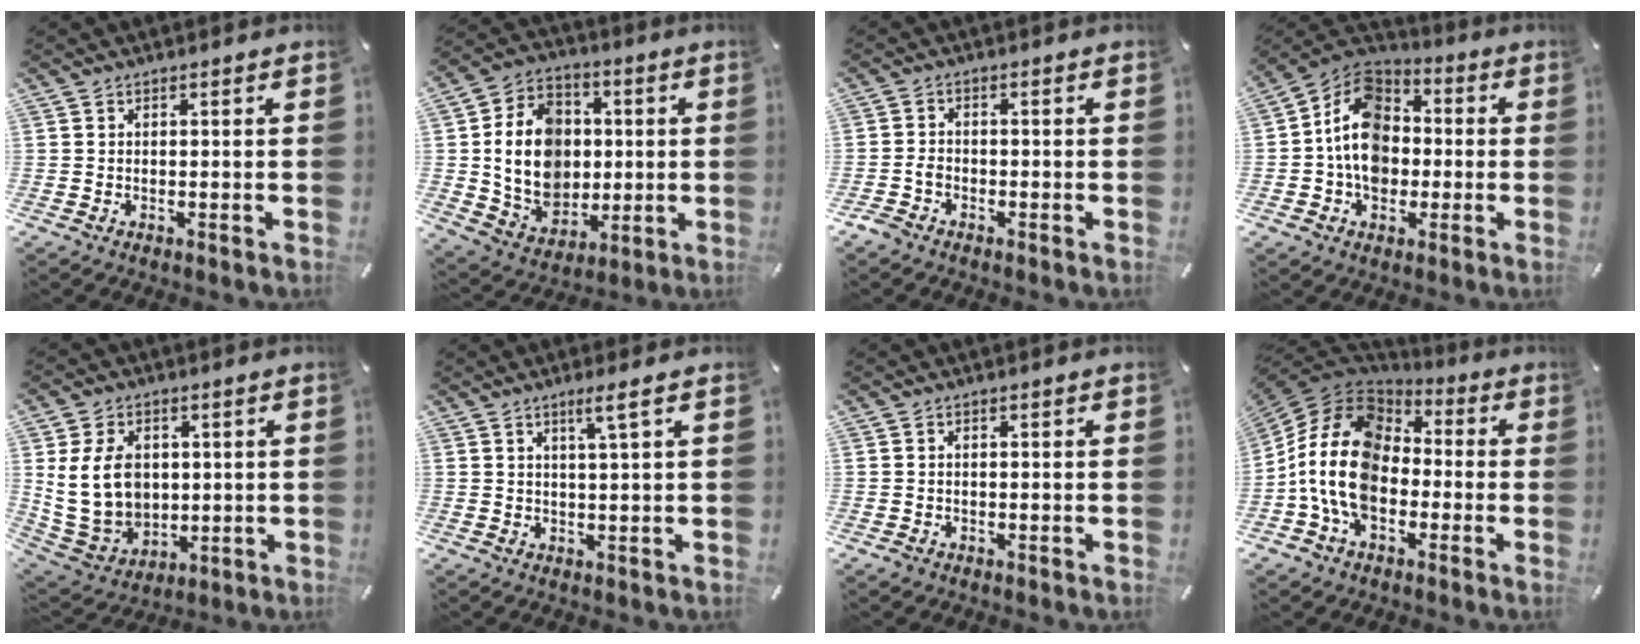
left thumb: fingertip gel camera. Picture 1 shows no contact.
{"total": 16.1, "force": [0.6, 13.7, 8.5], "torque": [-0.174, 0.004, 0.022]}
{"total": 2.8, "force": [-1.7, 2.0, 0.9], "torque": [-0.023, 0.008, -0.035]}
{"total": 12.7, "force": [-1.9, 10.5, 7.0], "torque": [-0.151, 0.014, -0.040]}
{"total": 13.0, "force": [2.6, 10.6, 7.0], "torque": [-0.148, -0.011, 0.053]}
{"total": 3.7, "force": [1.9, 0.0, 3.3], "torque": [-0.067, -0.002, 0.029]}
{"total": 1.0, "force": [-0.6, 0.8, 0.0], "torque": [-0.003, 0.004, -0.014]}
{"total": 17.0, "force": [-3.0, 12.8, 10.7], "torque": [-0.251, 0.016, -0.063]}